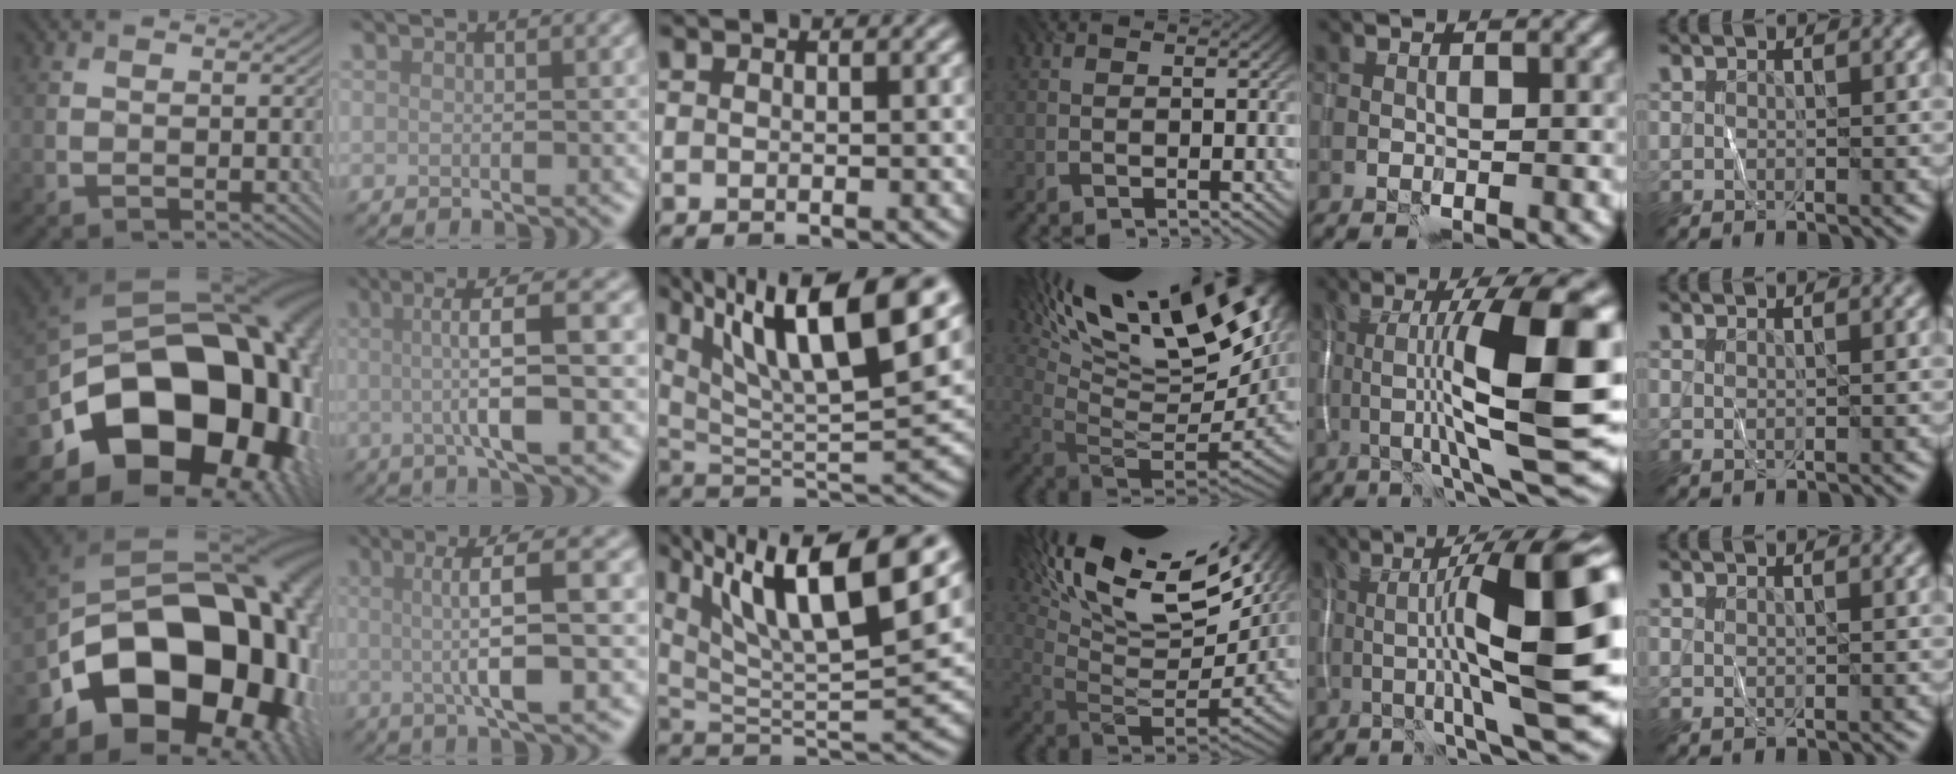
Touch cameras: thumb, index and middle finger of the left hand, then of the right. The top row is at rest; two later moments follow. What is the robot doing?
{"motion": "wrap", "object": "ribbon"}